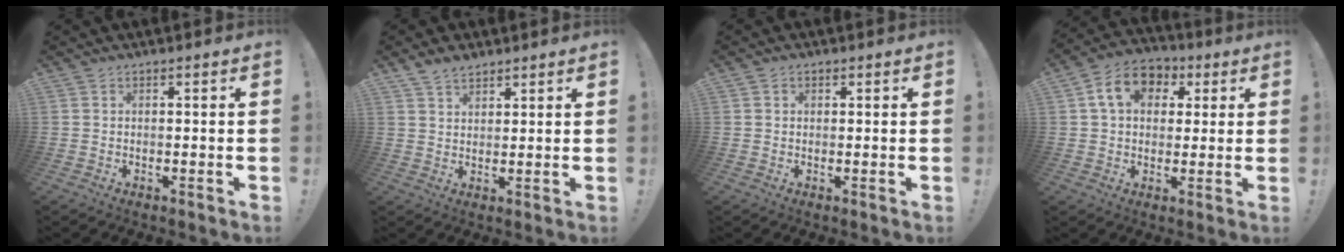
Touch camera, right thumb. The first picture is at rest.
{"total": 4.5, "force": [3.7, 2.1, 1.6], "torque": [-0.031, -0.020, 0.070]}
{"total": 1.1, "force": [0.3, 1.0, 0.3], "torque": [0.002, 0.000, 0.004]}
{"total": 12.0, "force": [4.0, 9.2, 6.7], "torque": [-0.105, 0.003, 0.078]}